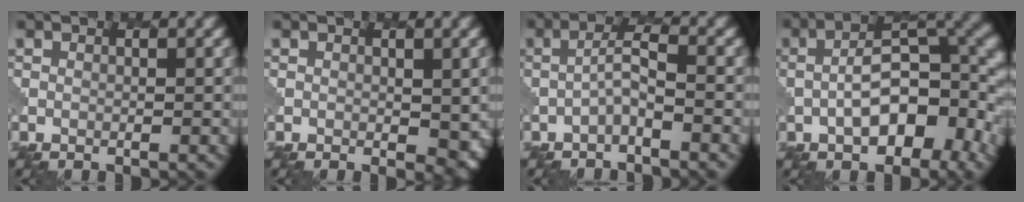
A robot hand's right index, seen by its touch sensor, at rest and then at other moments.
{"total": 4.0, "force": [-0.3, 2.1, 3.4], "torque": [-0.043, -0.008, -0.003]}
{"total": 1.8, "force": [-0.8, 0.2, 1.6], "torque": [-0.035, 0.012, -0.023]}
{"total": 9.6, "force": [-1.5, 4.3, 8.5], "torque": [-0.121, 0.011, -0.028]}